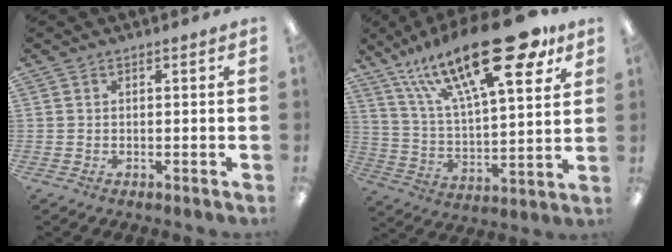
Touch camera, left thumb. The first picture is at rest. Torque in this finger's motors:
{"motor_torque": [2.56, 2.45, 1.52, -1.26, 0.19]}